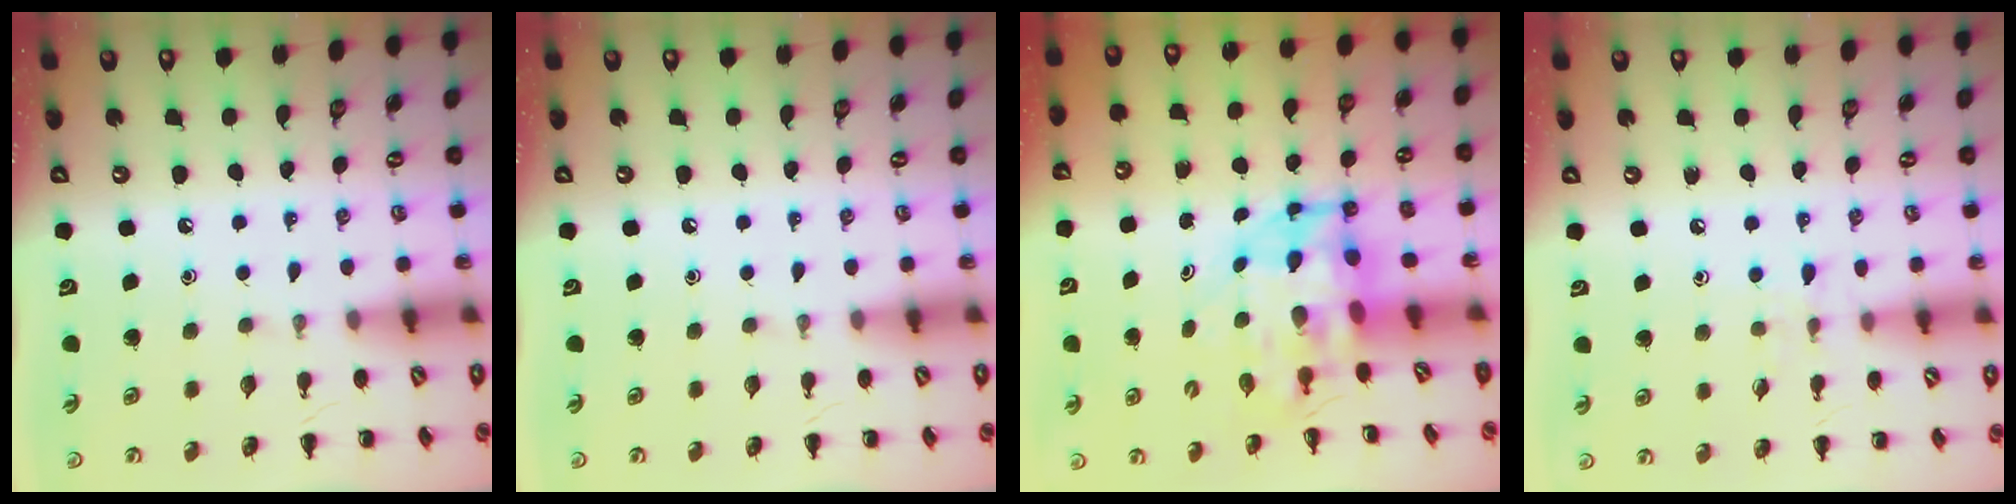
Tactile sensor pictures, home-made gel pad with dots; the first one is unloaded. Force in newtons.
{"total": 0.0}
{"total": 5.8, "press": 5.6, "slide": 1.5}
{"total": 6.0, "press": 5.6, "slide": 2.1}